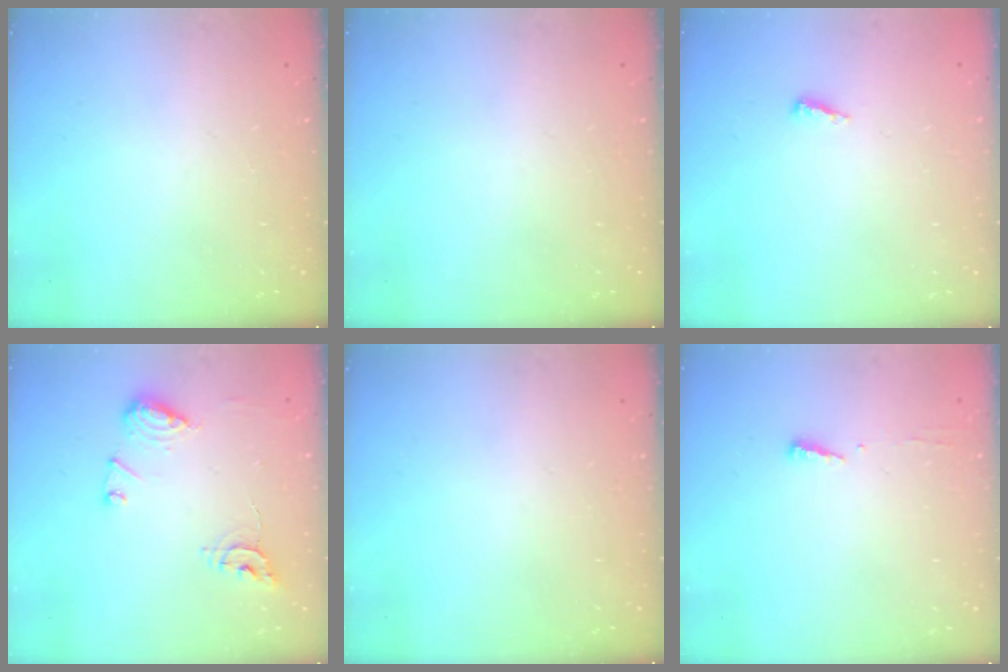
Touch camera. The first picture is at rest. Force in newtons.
{"total": 0.0}
{"total": 2.5, "press": 2.5, "slide": 0.2}
{"total": 12.1, "press": 12.0, "slide": 1.2}
{"total": 0.0}
{"total": 3.7, "press": 3.7, "slide": 0.5}